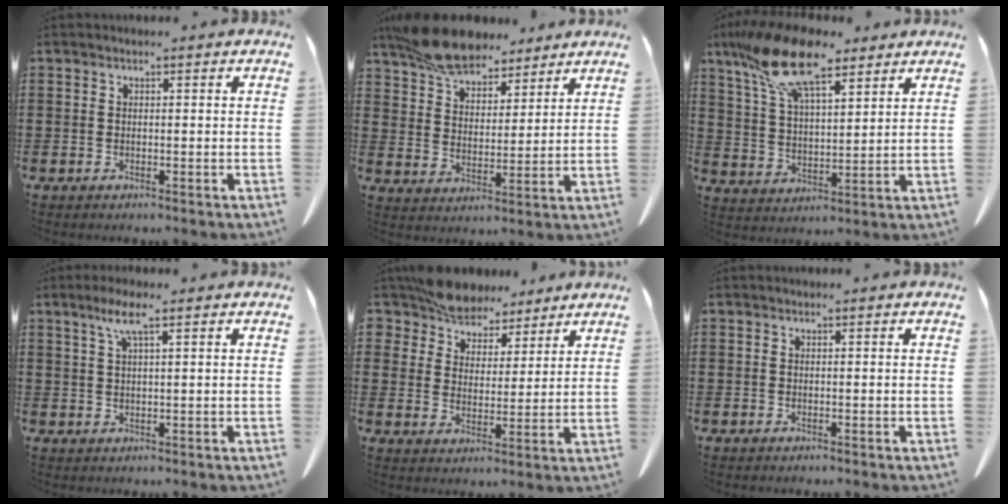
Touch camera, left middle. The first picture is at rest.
{"total": 10.8, "force": [9.3, 3.6, 4.0], "torque": [-0.102, -0.023, 0.178]}
{"total": 14.0, "force": [9.9, 4.5, 8.9], "torque": [-0.204, -0.017, 0.177]}
{"total": 4.1, "force": [2.3, 0.5, 3.4], "torque": [-0.073, 0.005, 0.038]}
{"total": 7.2, "force": [6.6, 2.8, 0.7], "torque": [-0.050, -0.026, 0.124]}
{"total": 0.0}